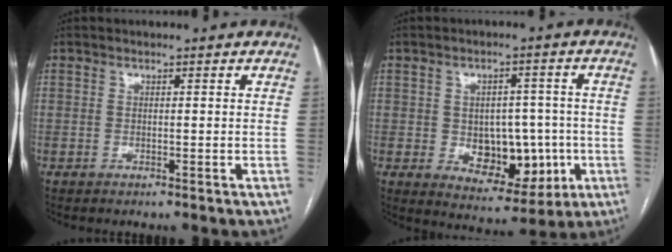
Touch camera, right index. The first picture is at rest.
{"total": 10.2, "force": [-1.5, 6.7, 7.6], "torque": [-0.097, 0.012, -0.005]}